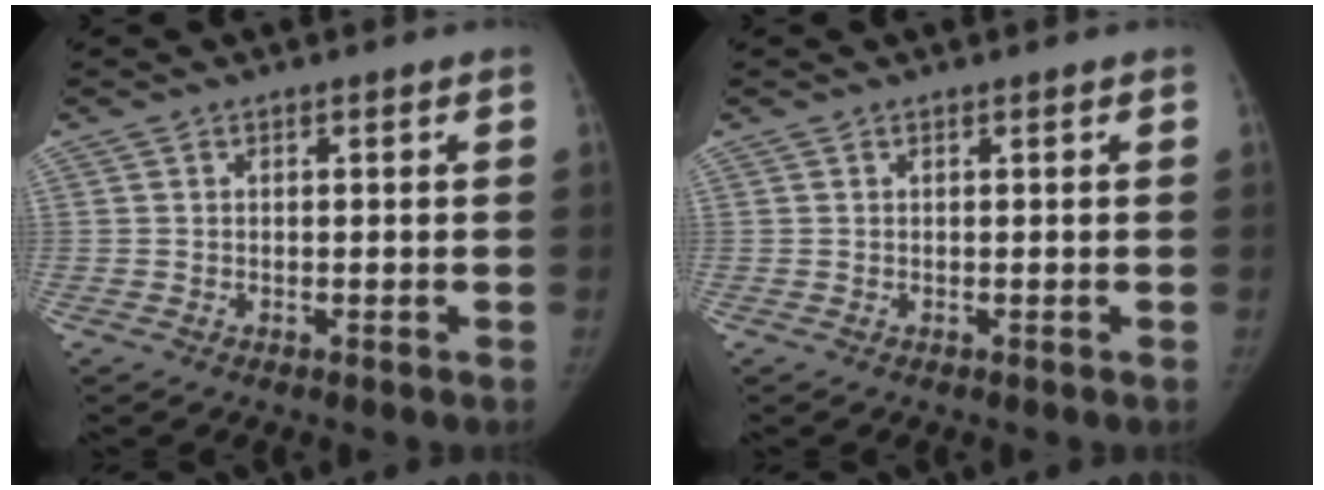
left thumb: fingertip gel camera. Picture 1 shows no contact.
{"total": 0.0}